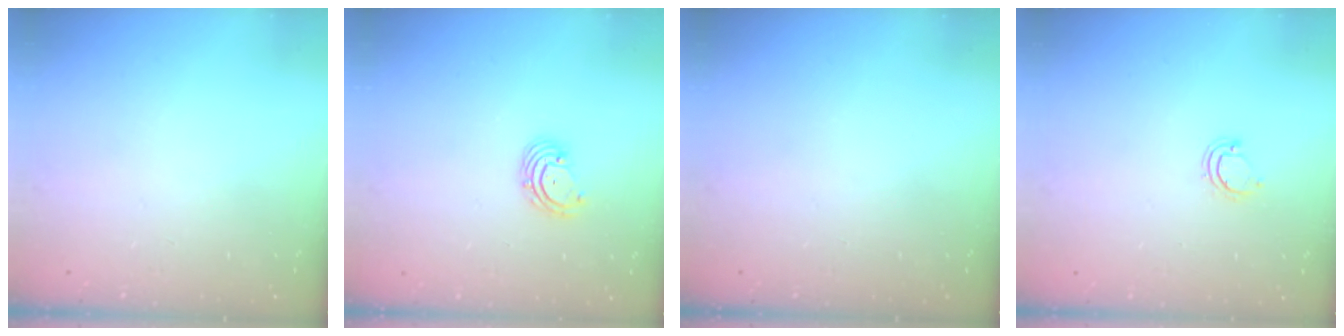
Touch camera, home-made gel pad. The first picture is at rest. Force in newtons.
{"total": 3.4, "press": 3.3, "slide": 0.5}
{"total": 0.0}
{"total": 3.9, "press": 3.9, "slide": 0.3}